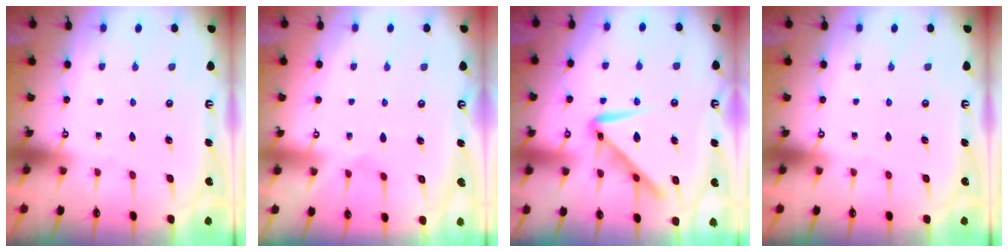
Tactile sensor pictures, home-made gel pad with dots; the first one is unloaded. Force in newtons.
{"total": 2.8, "press": 2.8, "slide": 0.5}
{"total": 13.5, "press": 13.5, "slide": 0.7}
{"total": 0.0}